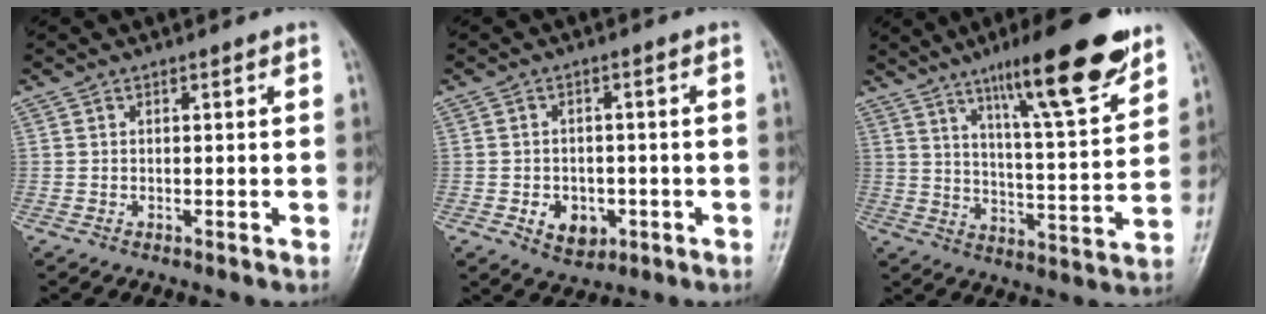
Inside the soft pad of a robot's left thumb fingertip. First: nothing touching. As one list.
[{"total": 5.6, "force": [-1.8, 4.3, 3.1], "torque": [-0.029, 0.008, -0.016]}, {"total": 19.0, "force": [12.1, 3.4, 14.3], "torque": [-0.191, -0.061, 0.189]}]